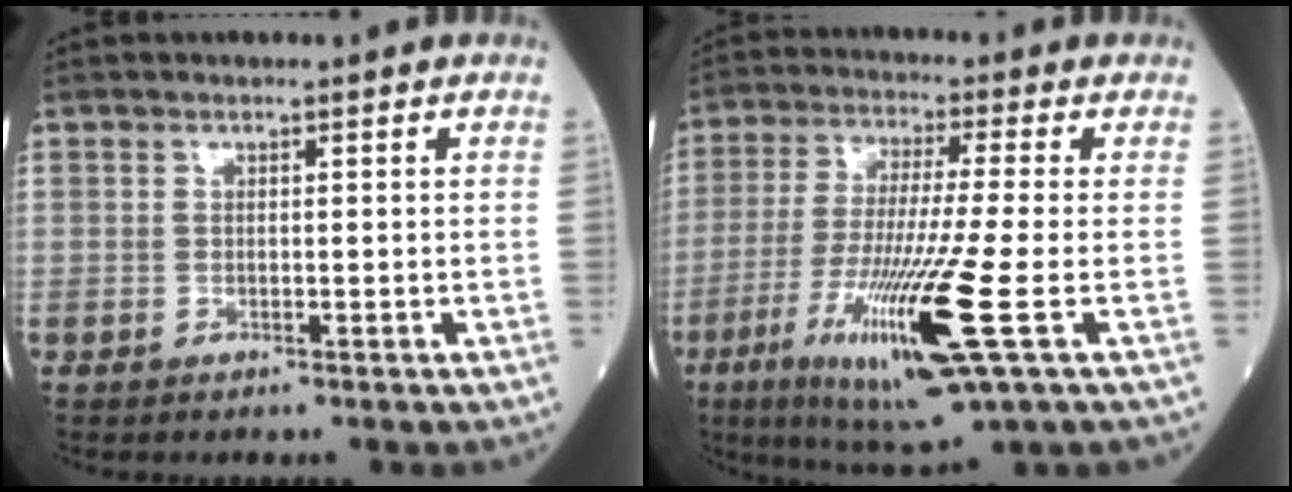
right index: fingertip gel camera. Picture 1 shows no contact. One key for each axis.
{"total": 15.9, "fx": -5.5, "fy": 0.0, "fz": 14.9, "tx": -0.310, "ty": -0.040, "tz": -0.098}